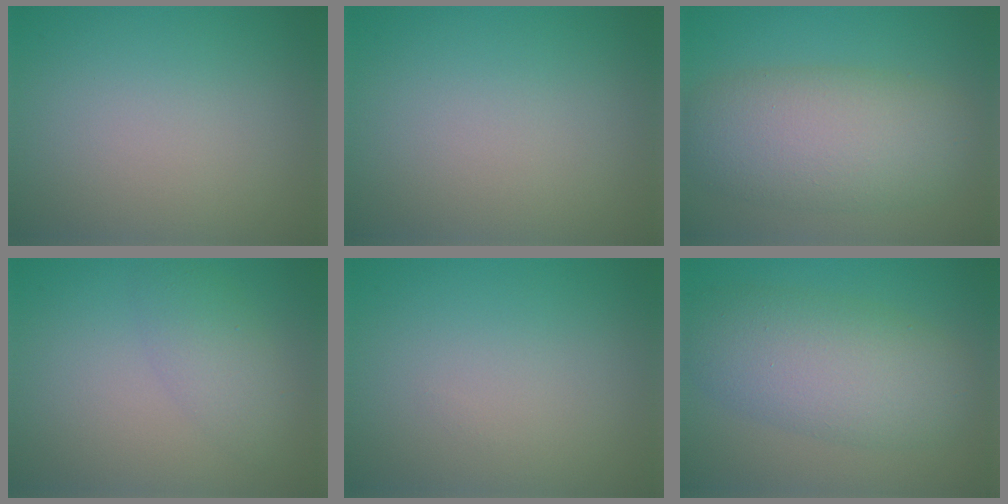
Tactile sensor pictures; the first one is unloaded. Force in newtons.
{"total": 0.0}
{"total": 7.7, "press": 7.7, "slide": 0.6}
{"total": 2.7, "press": 2.7, "slide": 0.2}
{"total": 0.0}
{"total": 7.3, "press": 7.3, "slide": 0.2}